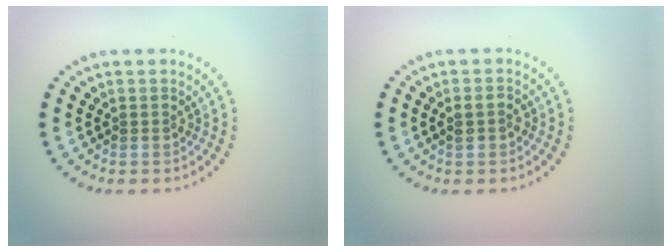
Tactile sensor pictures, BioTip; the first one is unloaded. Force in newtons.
{"total": 1.5, "press": 1.5, "slide": 0.3}